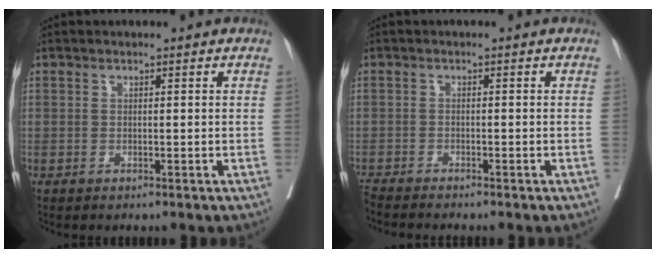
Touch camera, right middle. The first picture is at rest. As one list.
[{"total": 4.6, "force": [-4.2, -0.1, 1.7], "torque": [-0.023, -0.014, -0.070]}]